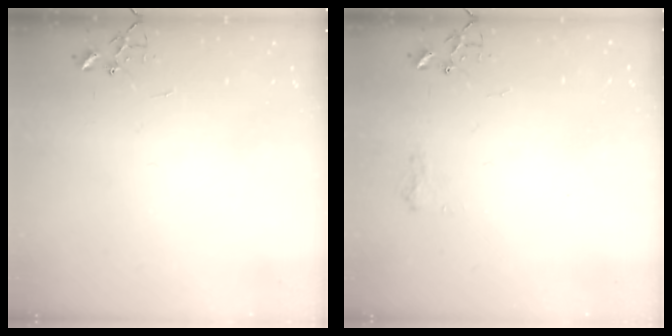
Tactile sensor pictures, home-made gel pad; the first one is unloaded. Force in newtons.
{"total": 7.5, "press": 7.4, "slide": 0.8}